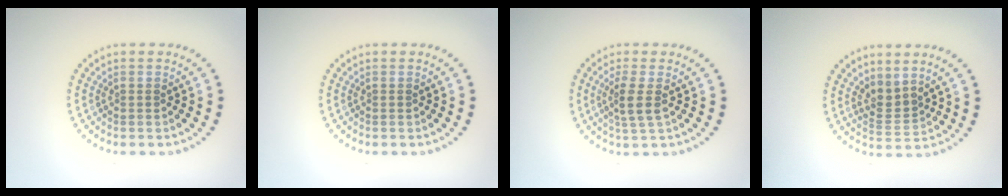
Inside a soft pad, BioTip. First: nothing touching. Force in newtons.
{"total": 0.0}
{"total": 2.4, "press": 1.9, "slide": 1.4}
{"total": 2.2, "press": 1.5, "slide": 1.7}